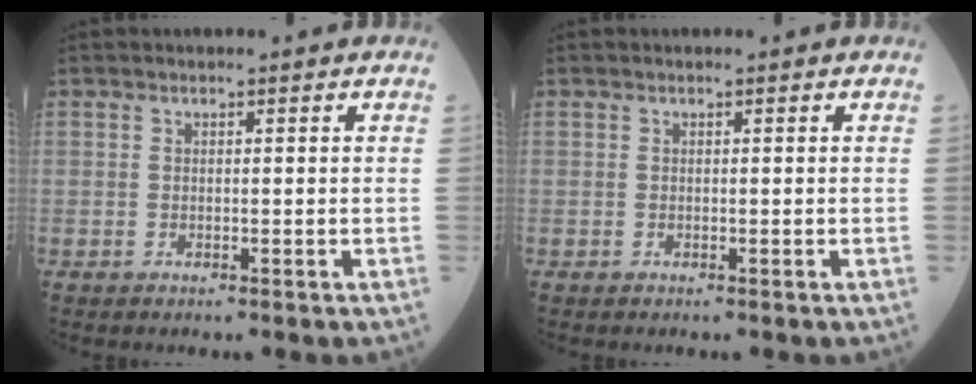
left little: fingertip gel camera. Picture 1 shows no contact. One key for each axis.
{"total": 0.0}